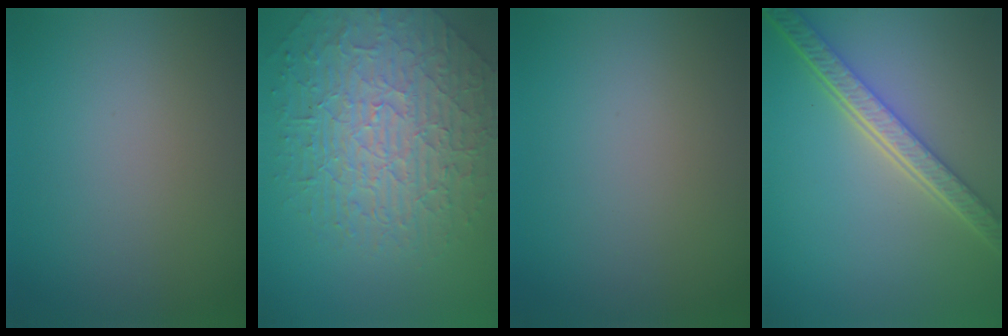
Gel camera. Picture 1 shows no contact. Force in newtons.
{"total": 6.4, "press": 5.4, "slide": 3.4}
{"total": 0.0}
{"total": 5.5, "press": 4.1, "slide": 3.6}